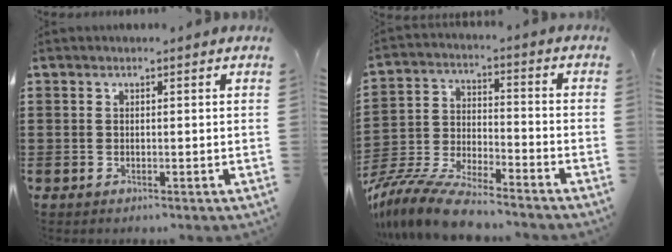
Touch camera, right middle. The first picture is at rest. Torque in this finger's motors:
{"motor_torque": [1.69, -0.45, 0.81, 0.21]}